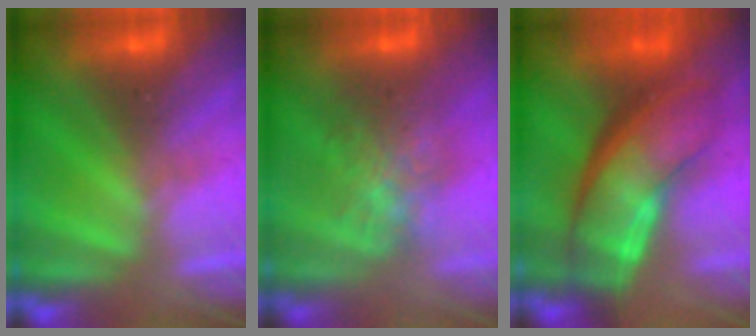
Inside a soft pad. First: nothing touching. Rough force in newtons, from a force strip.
{"total": 4.7}
{"total": 7.2}